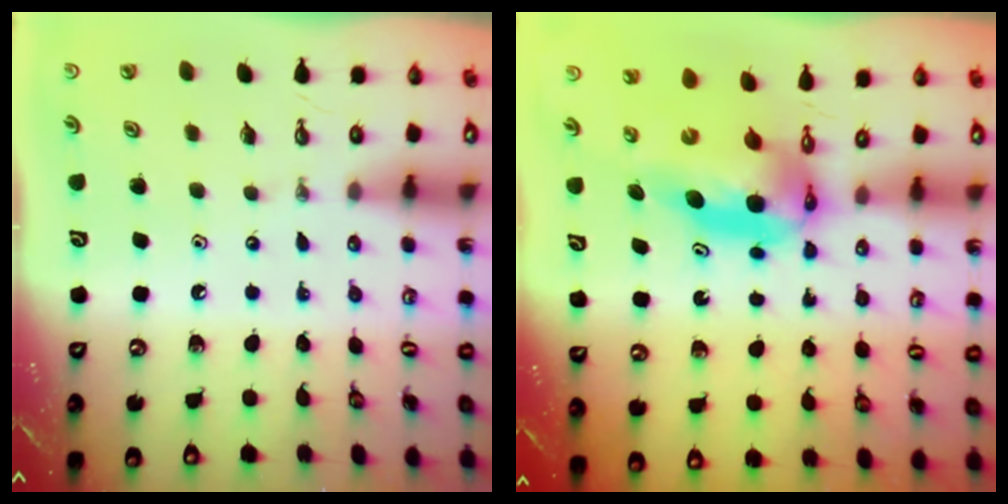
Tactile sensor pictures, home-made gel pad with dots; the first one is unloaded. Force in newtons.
{"total": 6.7, "press": 6.6, "slide": 0.4}